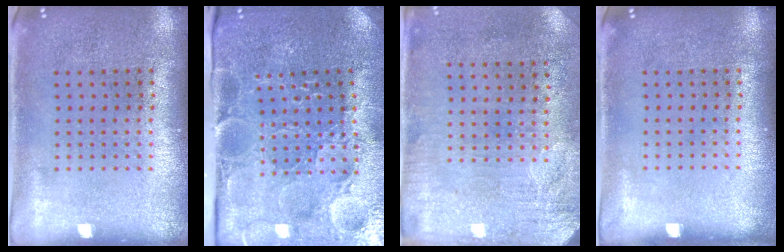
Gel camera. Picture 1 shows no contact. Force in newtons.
{"total": 3.7, "press": 3.7, "slide": 0.6}
{"total": 3.3, "press": 2.7, "slide": 1.8}
{"total": 0.0}